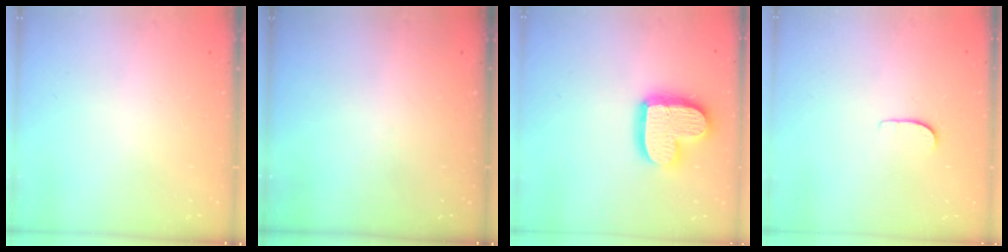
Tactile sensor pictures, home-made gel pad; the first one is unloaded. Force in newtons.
{"total": 0.0}
{"total": 16.7, "press": 16.6, "slide": 1.2}
{"total": 4.2, "press": 4.2, "slide": 0.4}